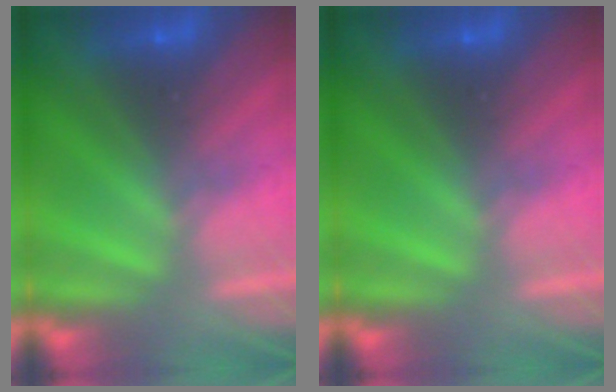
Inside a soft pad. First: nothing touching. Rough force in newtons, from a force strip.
{"total": 0.0}